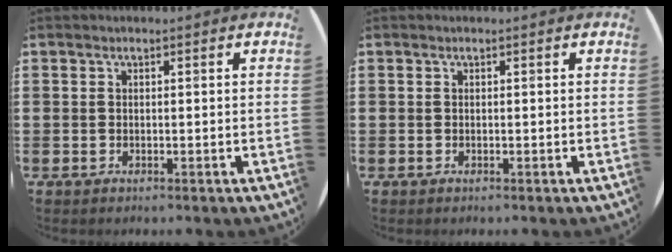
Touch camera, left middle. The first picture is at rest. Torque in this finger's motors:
{"motor_torque": [-0.01, 0.00, 0.00, 0.00]}